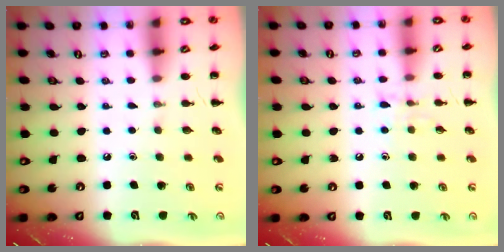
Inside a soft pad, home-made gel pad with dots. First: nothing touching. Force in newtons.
{"total": 5.8, "press": 5.7, "slide": 1.0}